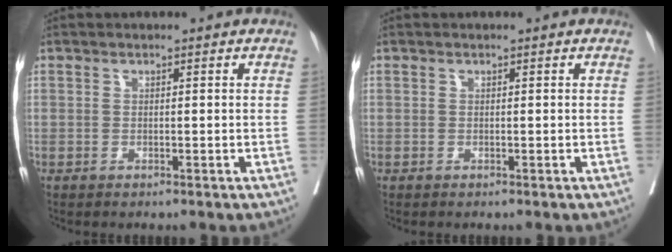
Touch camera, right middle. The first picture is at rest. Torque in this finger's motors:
{"motor_torque": [0.02, -0.75, 0.02, 0.00]}